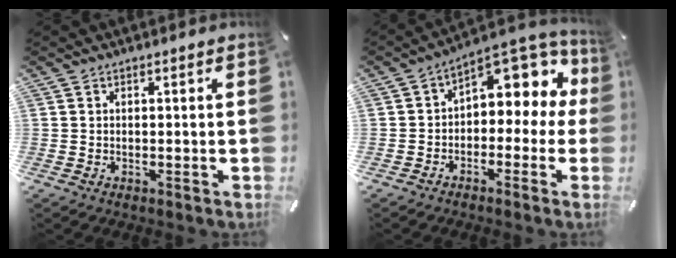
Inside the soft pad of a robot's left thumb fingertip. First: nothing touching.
{"total": 8.4, "force": [3.8, 5.5, 5.1], "torque": [-0.072, -0.033, 0.067]}